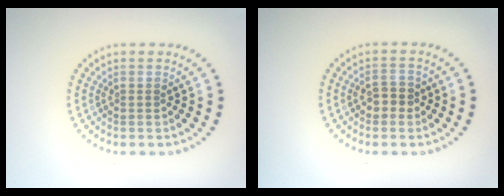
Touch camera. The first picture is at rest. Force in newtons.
{"total": 1.9, "press": 1.9, "slide": 0.3}